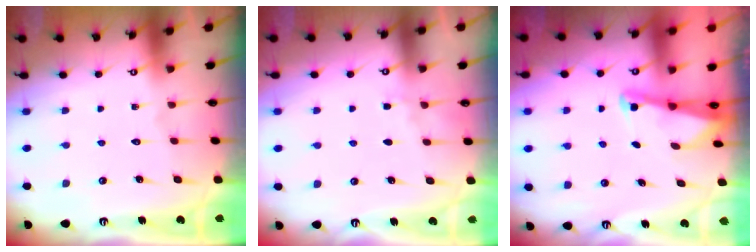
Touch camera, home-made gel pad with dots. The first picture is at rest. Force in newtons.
{"total": 2.9, "press": 2.8, "slide": 0.5}
{"total": 2.0, "press": 2.0, "slide": 0.3}